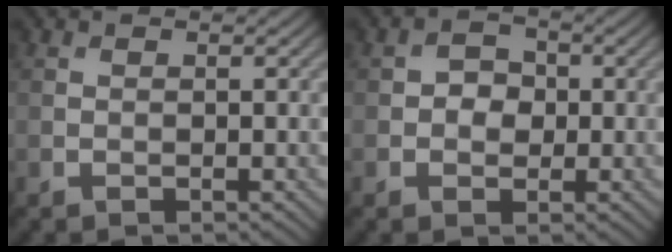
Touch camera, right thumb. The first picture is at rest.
{"total": 2.6, "force": [0.0, 2.3, 1.3], "torque": [-0.023, 0.002, -0.007]}